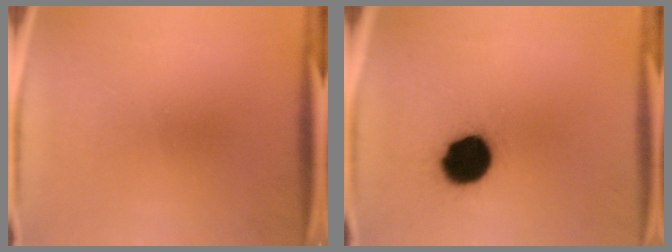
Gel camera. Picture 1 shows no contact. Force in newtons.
{"total": 13.0}